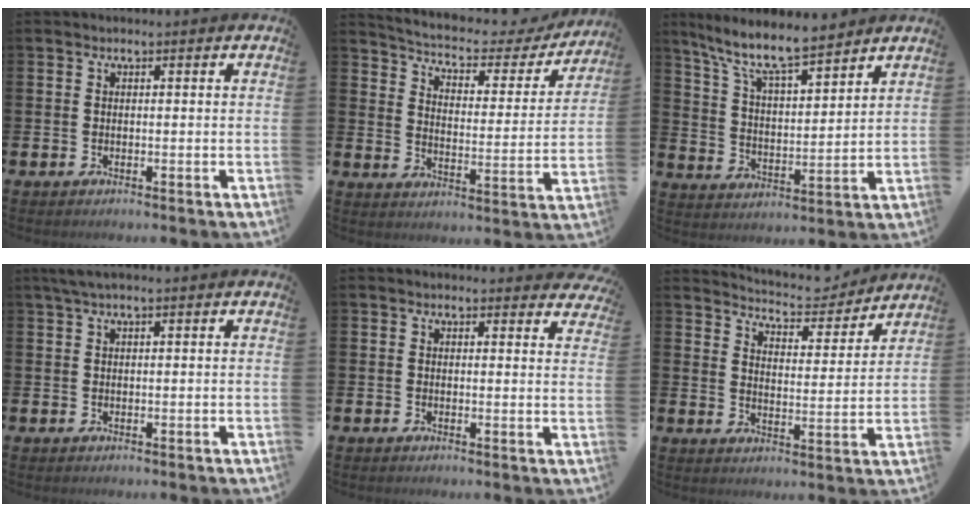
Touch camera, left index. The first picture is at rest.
{"total": 5.0, "force": [4.5, 1.7, 1.6], "torque": [-0.053, -0.036, 0.067]}
{"total": 9.4, "force": [8.4, 1.2, 4.0], "torque": [-0.113, -0.048, 0.149]}
{"total": 1.9, "force": [1.2, 0.1, 1.4], "torque": [-0.034, 0.007, 0.023]}
{"total": 1.7, "force": [1.7, 0.4, 0.0], "torque": [0.005, -0.006, 0.029]}
{"total": 6.0, "force": [5.8, 1.0, 0.8], "torque": [-0.029, -0.044, 0.099]}